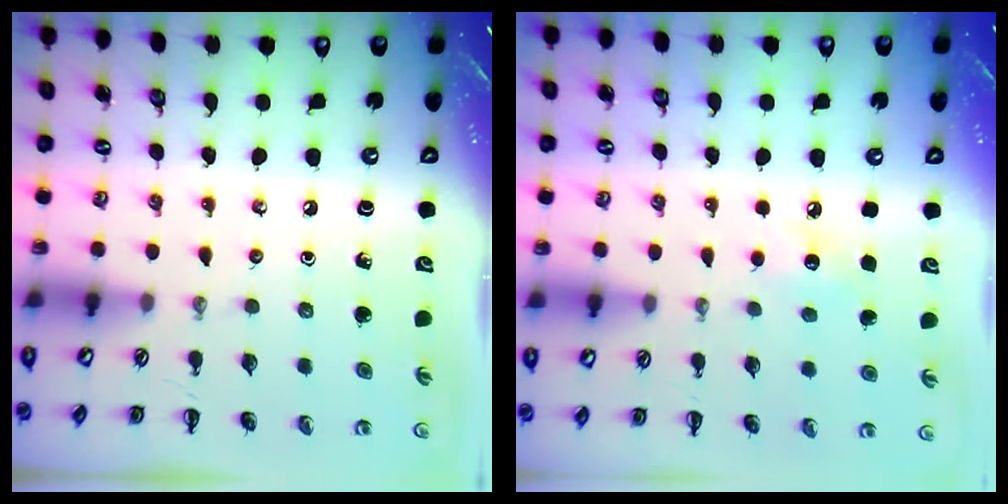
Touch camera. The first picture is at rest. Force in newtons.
{"total": 6.7, "press": 6.5, "slide": 1.7}